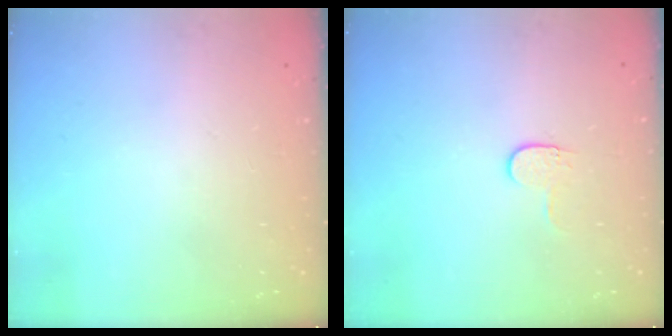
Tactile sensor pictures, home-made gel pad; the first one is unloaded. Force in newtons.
{"total": 3.9, "press": 3.8, "slide": 0.5}